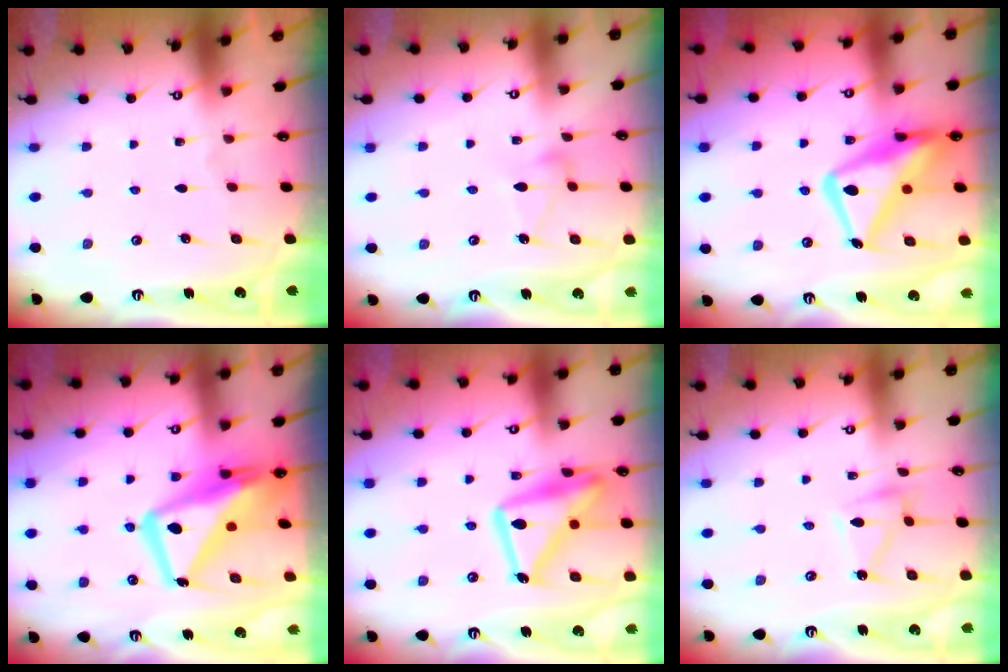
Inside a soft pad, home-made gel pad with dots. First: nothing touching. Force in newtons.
{"total": 7.0, "press": 7.0, "slide": 0.3}
{"total": 18.2, "press": 18.1, "slide": 1.8}
{"total": 16.9, "press": 16.9, "slide": 1.7}
{"total": 19.6, "press": 19.5, "slide": 1.5}
{"total": 6.7, "press": 6.7, "slide": 0.3}